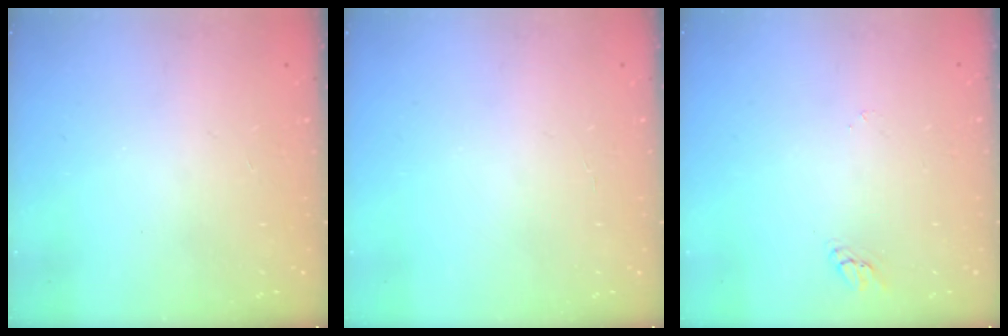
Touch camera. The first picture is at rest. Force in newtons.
{"total": 1.9, "press": 1.9, "slide": 0.2}
{"total": 2.0, "press": 2.0, "slide": 0.2}